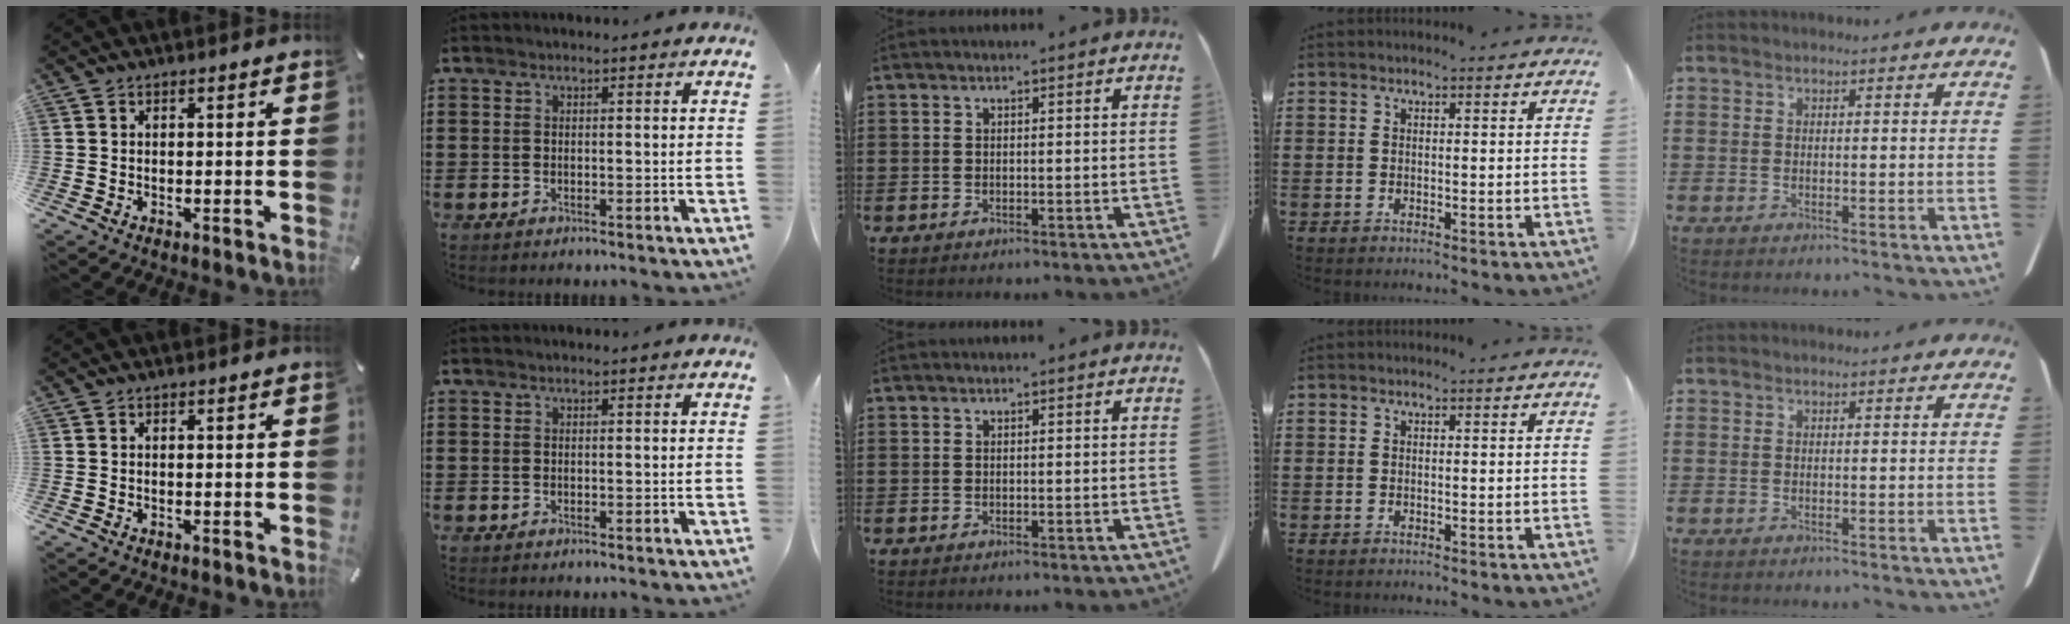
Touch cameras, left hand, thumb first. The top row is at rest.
{}